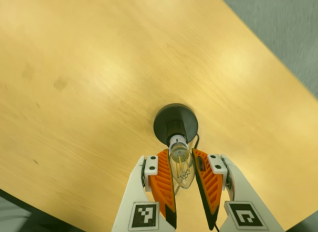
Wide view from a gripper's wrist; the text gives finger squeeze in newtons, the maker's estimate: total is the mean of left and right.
{"total": 10.4, "left": 10.1, "right": 10.7}